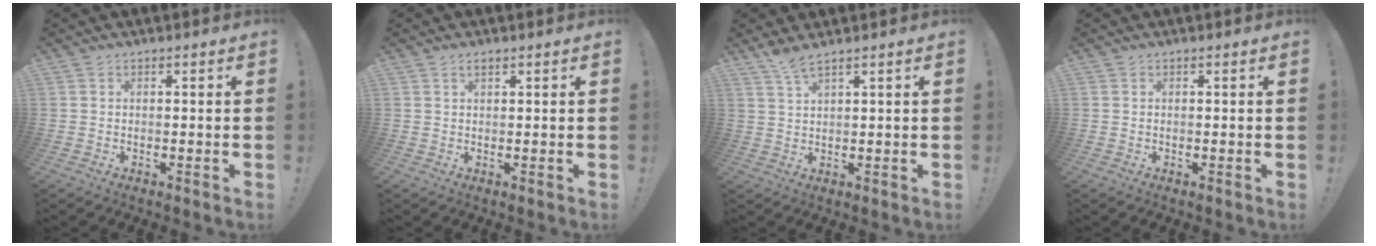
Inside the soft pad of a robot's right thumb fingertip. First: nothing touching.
{"total": 1.4, "force": [0.9, 0.6, 0.9], "torque": [-0.015, -0.001, 0.015]}
{"total": 4.0, "force": [3.2, 0.1, 2.4], "torque": [-0.046, -0.018, 0.055]}
{"total": 0.0}